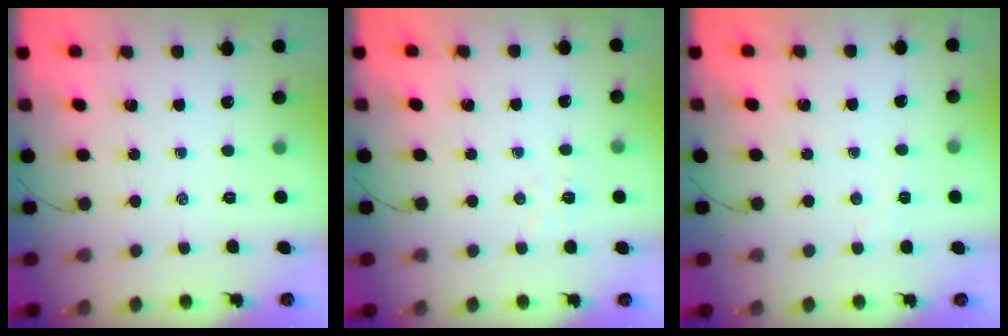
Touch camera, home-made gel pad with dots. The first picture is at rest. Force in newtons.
{"total": 4.2, "press": 4.1, "slide": 0.8}
{"total": 2.2, "press": 2.1, "slide": 0.7}